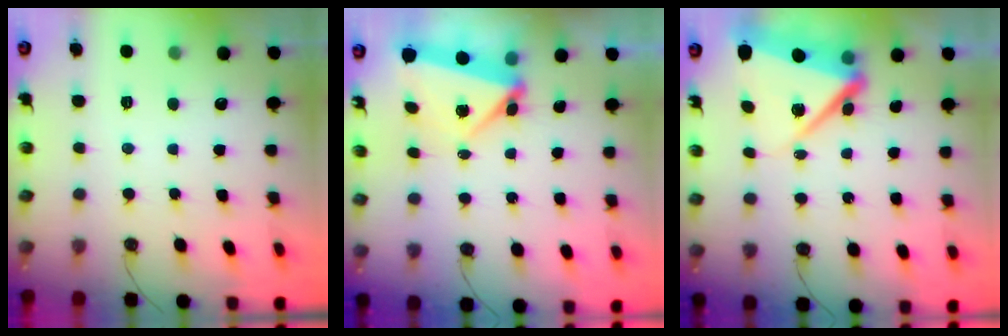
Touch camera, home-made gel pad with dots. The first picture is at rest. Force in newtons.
{"total": 5.6, "press": 5.6, "slide": 0.8}
{"total": 9.7, "press": 9.6, "slide": 1.6}